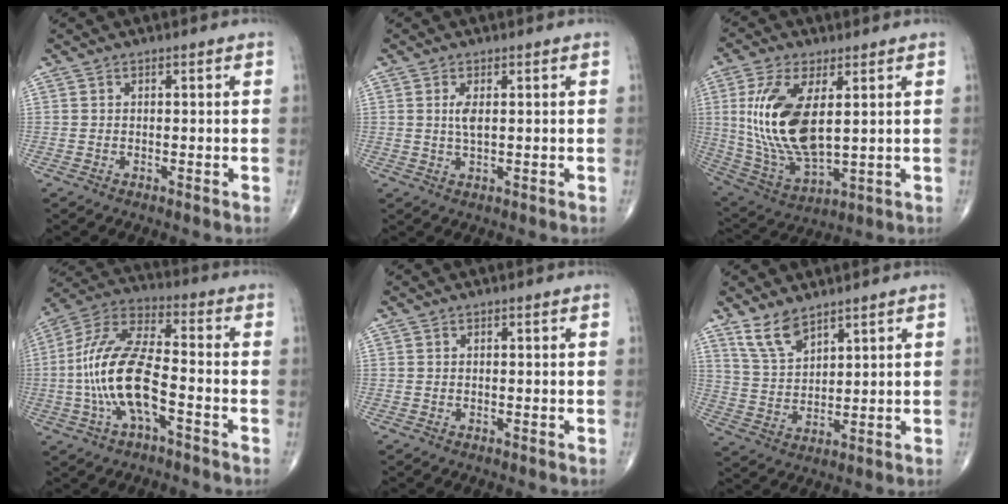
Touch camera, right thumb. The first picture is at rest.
{"total": 2.7, "force": [0.6, 0.9, 2.4], "torque": [-0.051, -0.003, 0.015]}
{"total": 17.8, "force": [3.2, 8.2, 15.5], "torque": [-0.314, -0.021, 0.075]}
{"total": 15.7, "force": [-3.8, 6.1, 14.0], "torque": [-0.294, 0.044, -0.075]}
{"total": 0.0}
{"total": 7.0, "force": [5.2, 2.8, 3.6], "torque": [-0.061, -0.028, 0.113]}